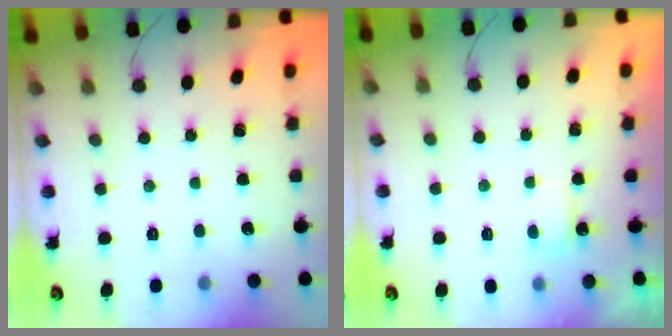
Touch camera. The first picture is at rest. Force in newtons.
{"total": 2.8, "press": 2.7, "slide": 0.7}